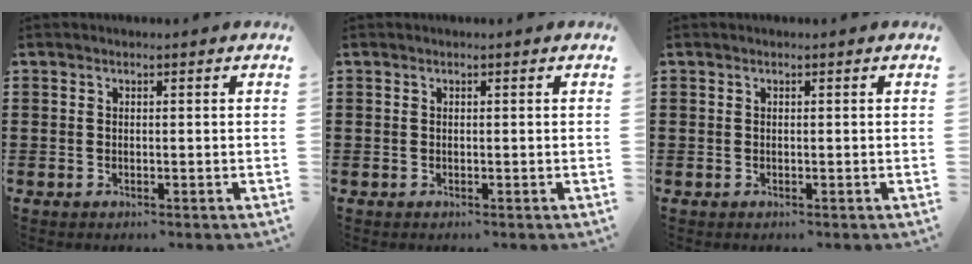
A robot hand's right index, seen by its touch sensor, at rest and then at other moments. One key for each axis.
{"total": 0.0}
{"total": 0.0}